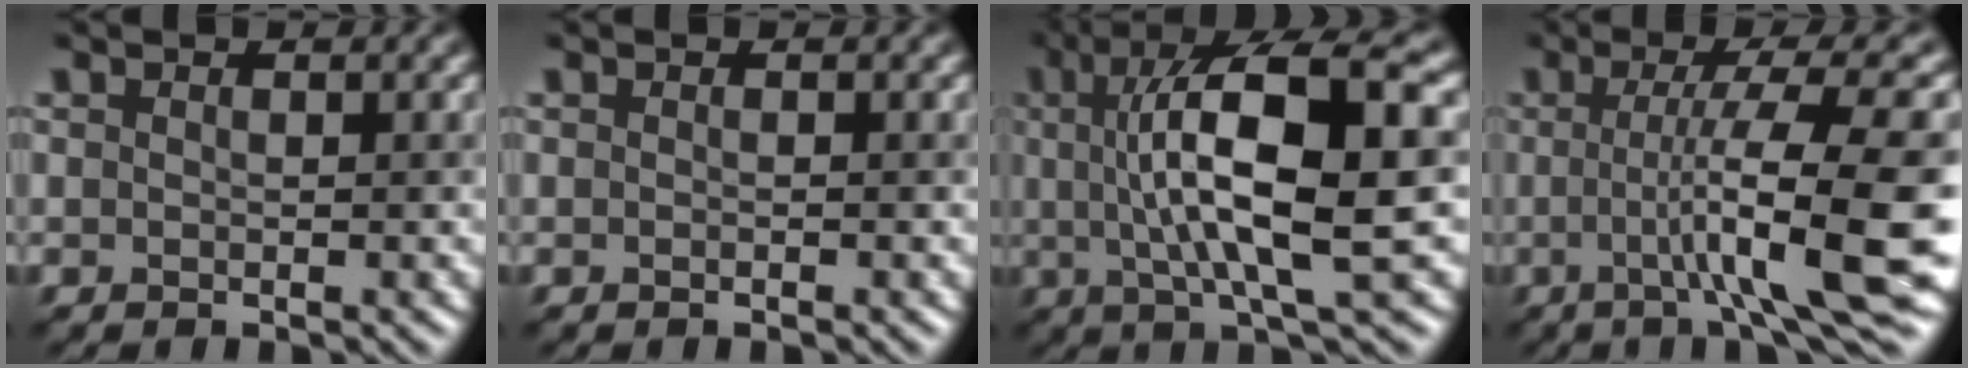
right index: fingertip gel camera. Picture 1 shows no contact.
{"total": 0.0}
{"total": 11.8, "force": [1.4, 3.1, 11.3], "torque": [-0.165, 0.015, 0.024]}
{"total": 10.6, "force": [-1.1, 1.7, 10.5], "torque": [-0.139, -0.002, -0.015]}